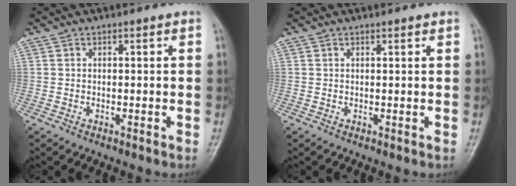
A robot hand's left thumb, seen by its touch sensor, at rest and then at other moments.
{"total": 0.6, "force": [0.5, 0.1, 0.4], "torque": [-0.008, -0.003, 0.007]}